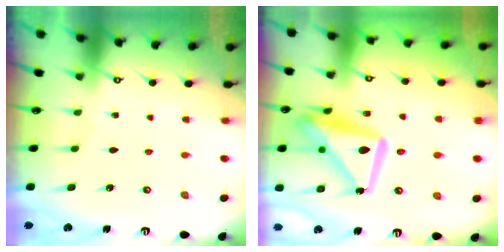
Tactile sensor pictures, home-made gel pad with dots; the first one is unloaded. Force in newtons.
{"total": 17.5, "press": 17.4, "slide": 1.8}